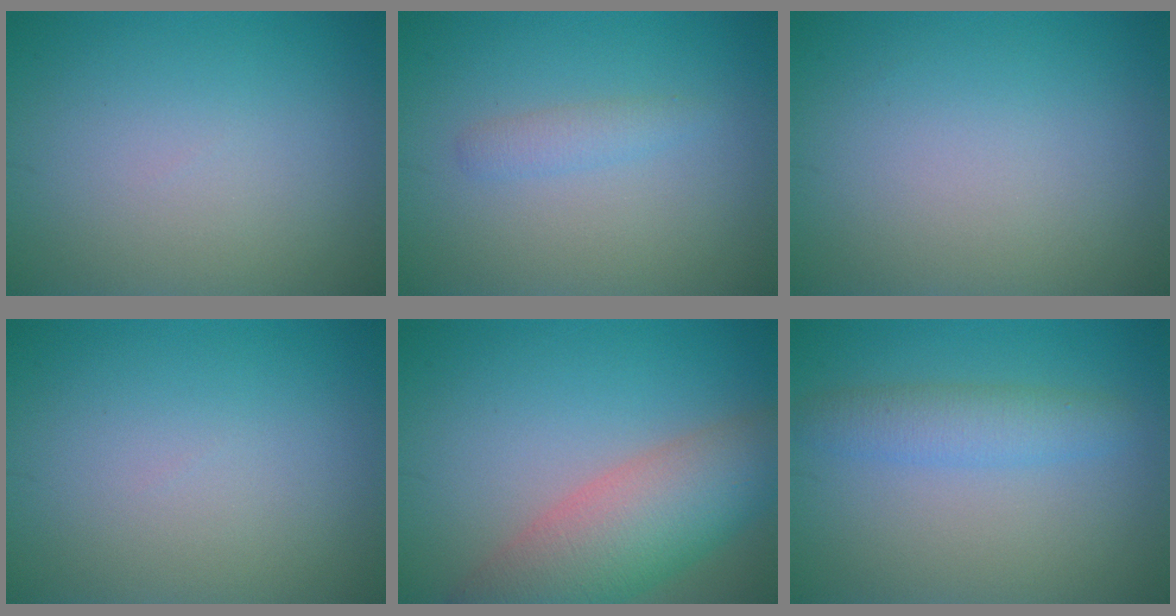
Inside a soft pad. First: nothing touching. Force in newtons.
{"total": 1.3, "press": 1.3, "slide": 0.0}
{"total": 0.0}
{"total": 0.0}
{"total": 7.8, "press": 7.8, "slide": 0.4}
{"total": 2.9, "press": 2.9, "slide": 0.1}